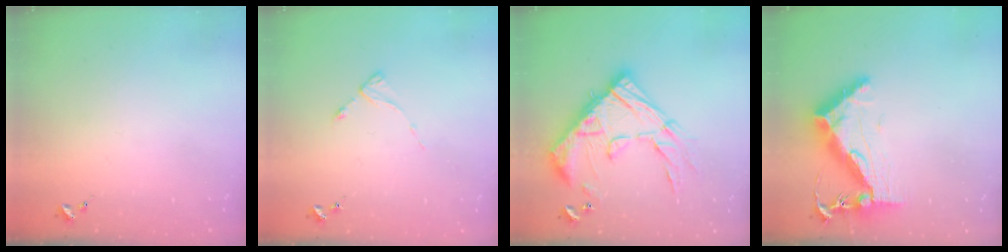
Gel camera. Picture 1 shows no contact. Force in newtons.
{"total": 2.7, "press": 2.7, "slide": 0.3}
{"total": 24.5, "press": 24.4, "slide": 2.2}
{"total": 13.5, "press": 13.4, "slide": 1.2}